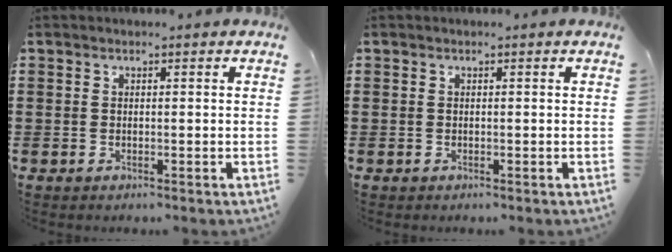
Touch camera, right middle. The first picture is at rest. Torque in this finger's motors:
{"motor_torque": [0.37, -0.02, -0.04, 0.02]}